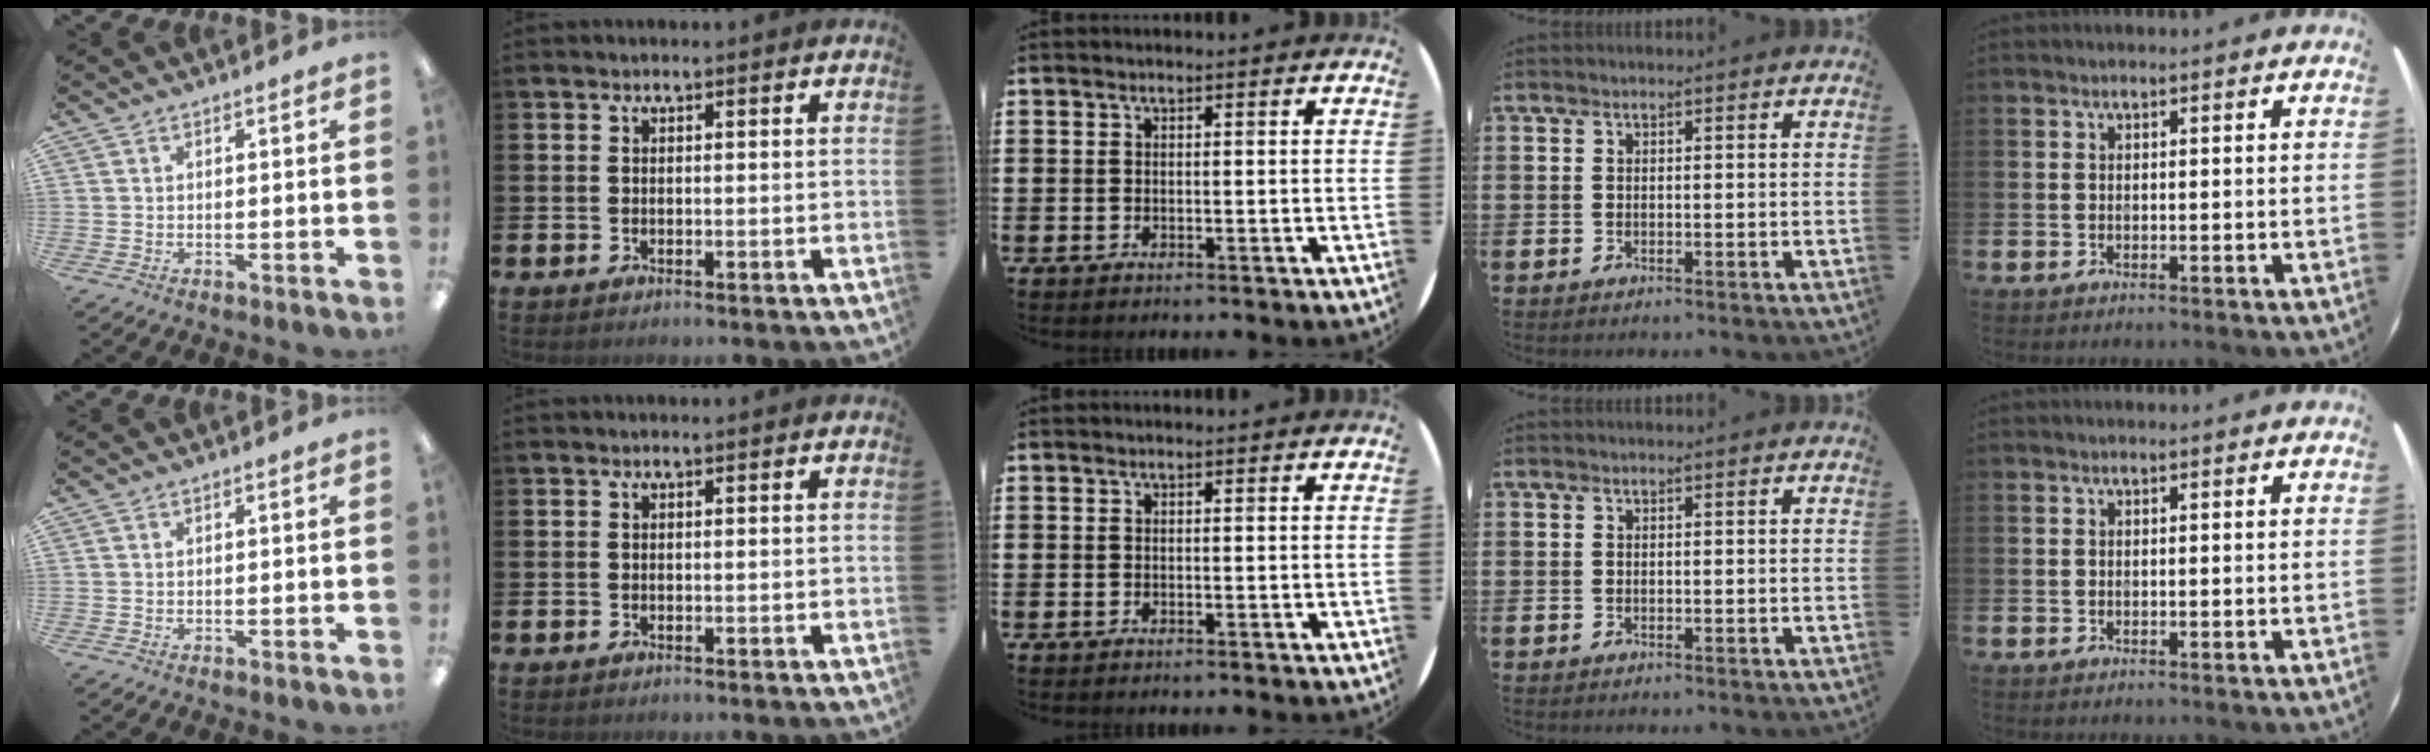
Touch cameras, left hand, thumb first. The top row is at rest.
{}